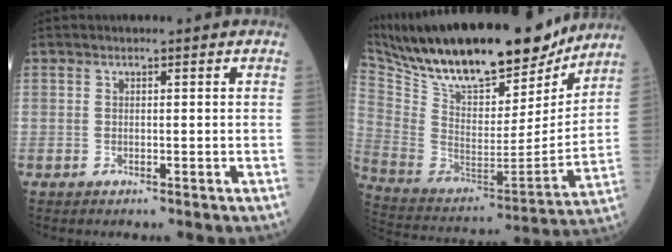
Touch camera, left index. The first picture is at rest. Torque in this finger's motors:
{"motor_torque": [0.49, -1.01, 0.48, 0.20]}